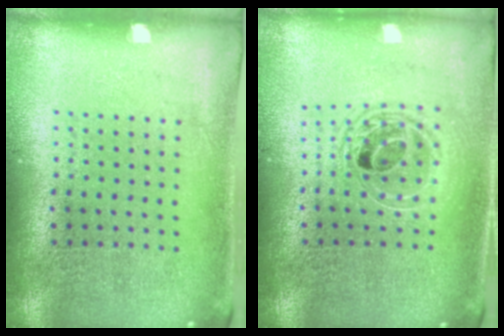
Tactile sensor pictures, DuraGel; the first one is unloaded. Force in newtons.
{"total": 1.7, "press": 1.4, "slide": 0.9}